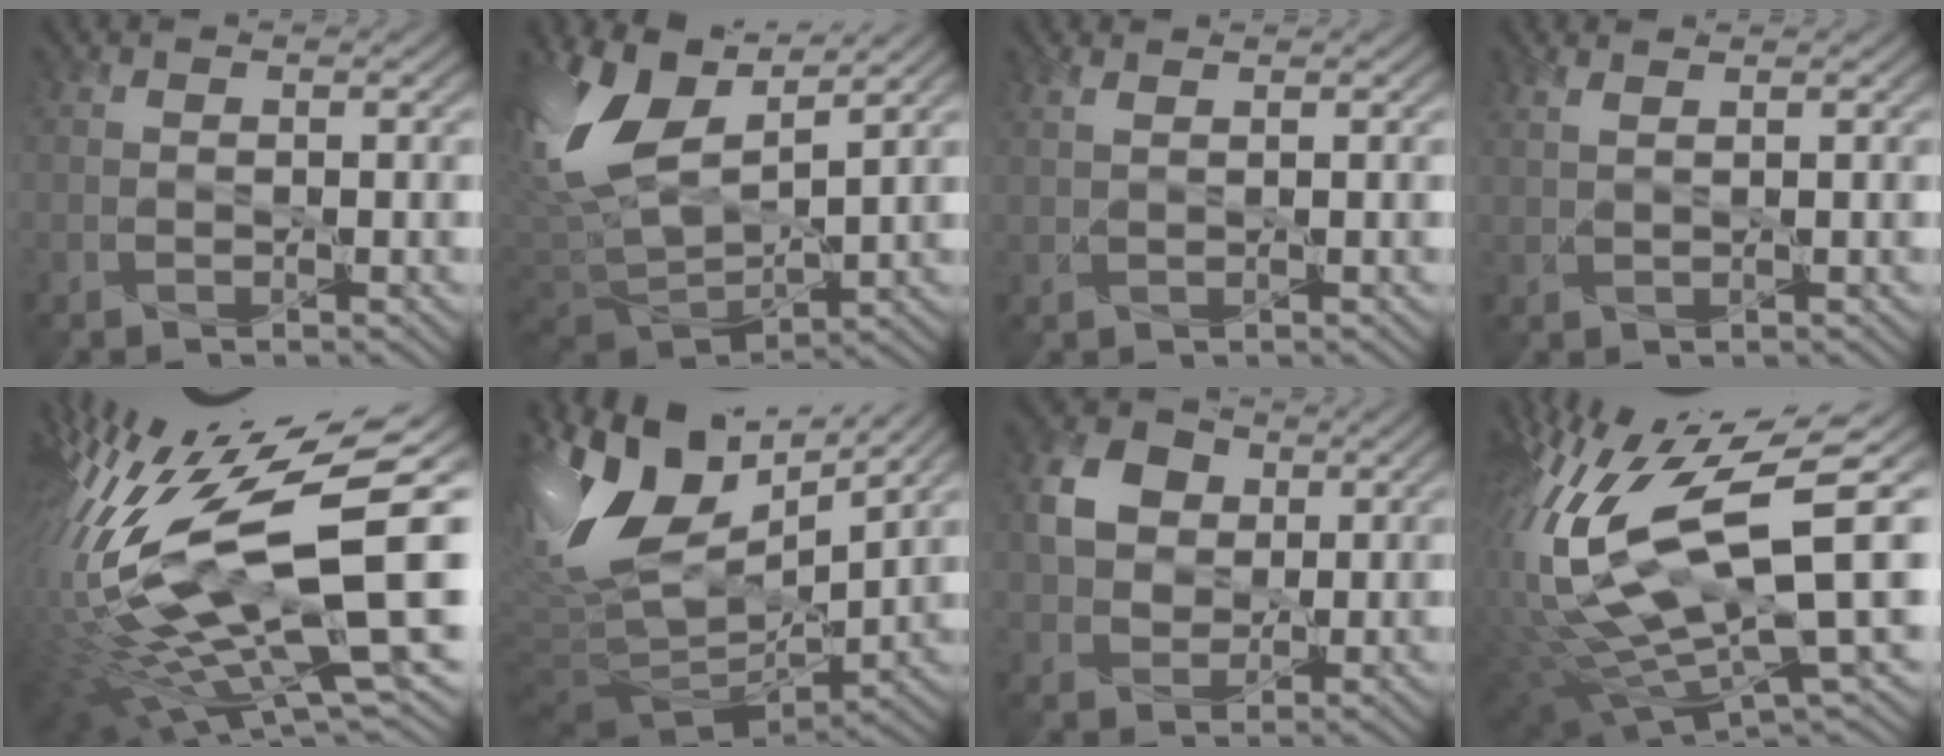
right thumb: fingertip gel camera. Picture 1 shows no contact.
{"total": 12.8, "force": [2.6, 5.8, 11.1], "torque": [-0.266, 0.013, 0.043]}
{"total": 1.4, "force": [1.2, 0.2, 0.7], "torque": [-0.024, 0.003, 0.026]}
{"total": 1.7, "force": [1.4, 0.3, 0.9], "torque": [-0.027, 0.002, 0.032]}
{"total": 19.6, "force": [0.1, 6.5, 18.4], "torque": [-0.372, -0.023, 0.011]}
{"total": 15.2, "force": [5.6, 7.7, 11.8], "torque": [-0.255, 0.020, 0.094]}
{"total": 6.2, "force": [1.5, 5.1, 3.3], "torque": [-0.082, 0.009, 0.019]}
{"total": 17.8, "force": [2.5, 5.8, 16.7], "torque": [-0.365, -0.022, 0.064]}